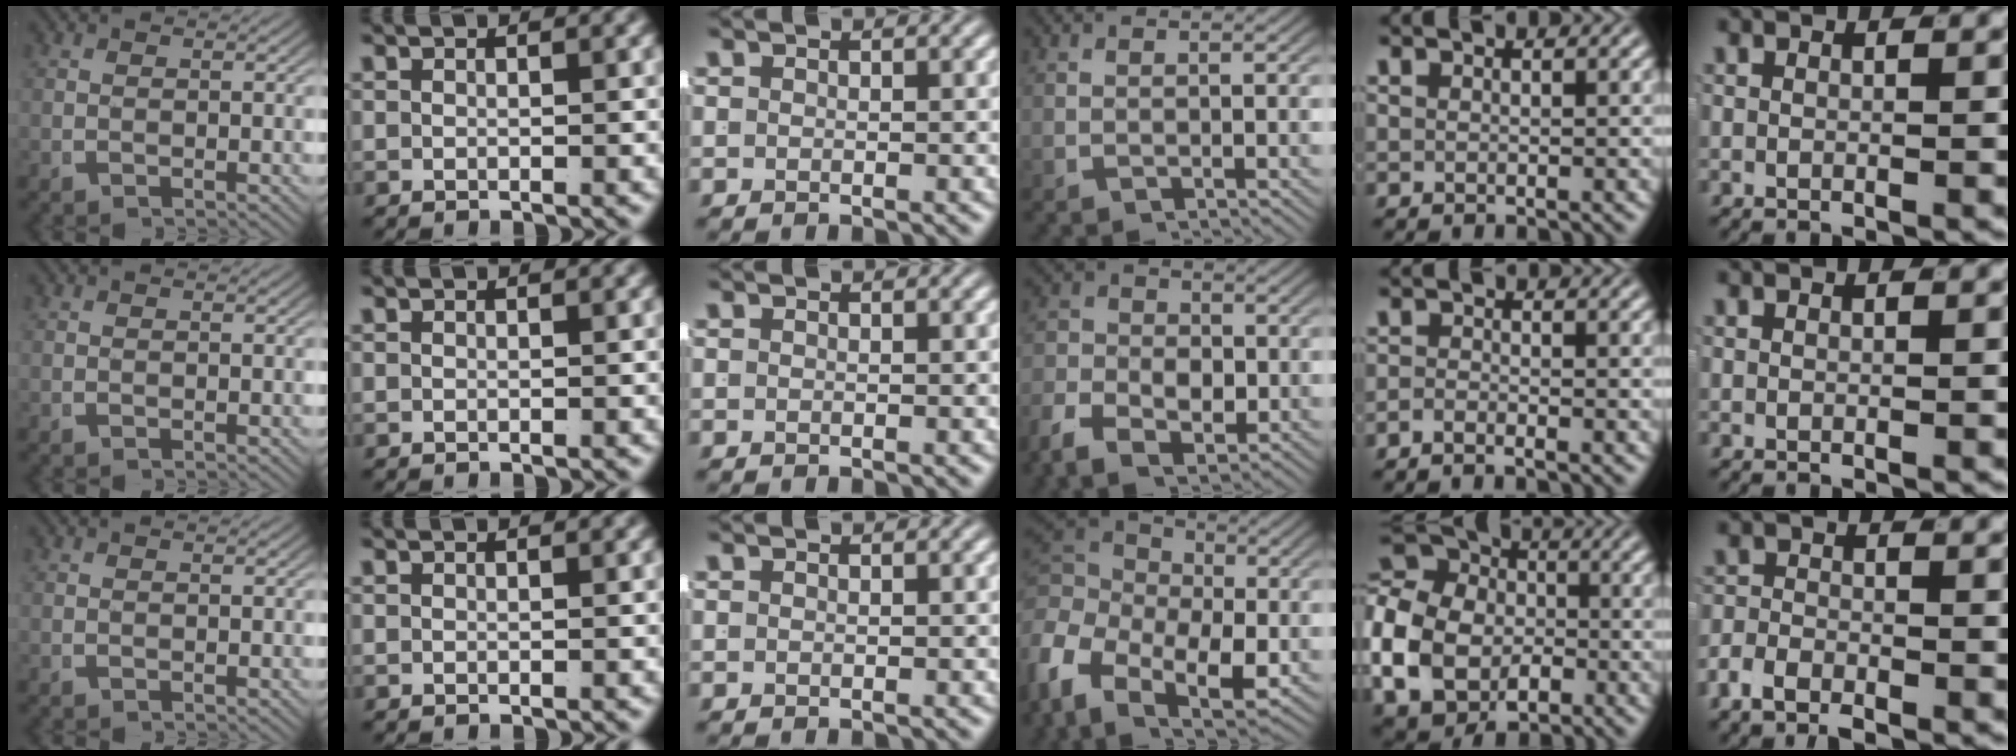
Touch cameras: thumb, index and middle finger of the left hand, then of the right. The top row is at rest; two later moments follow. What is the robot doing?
{"motion": "lift_and_place", "object": "jacket"}